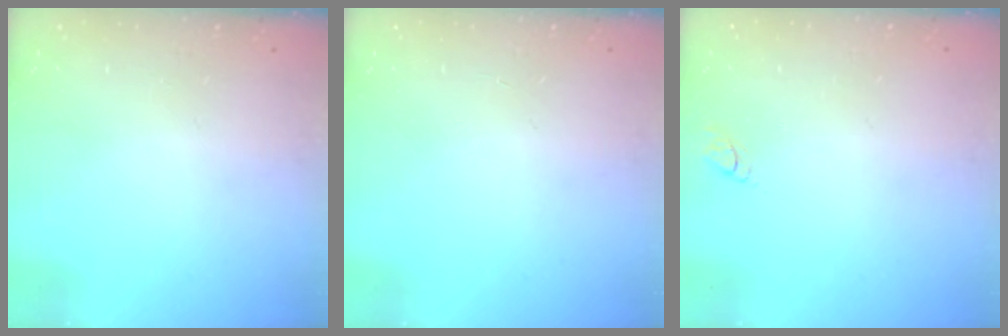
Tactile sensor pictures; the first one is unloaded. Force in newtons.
{"total": 2.4, "press": 2.4, "slide": 0.2}
{"total": 3.0, "press": 3.0, "slide": 0.2}